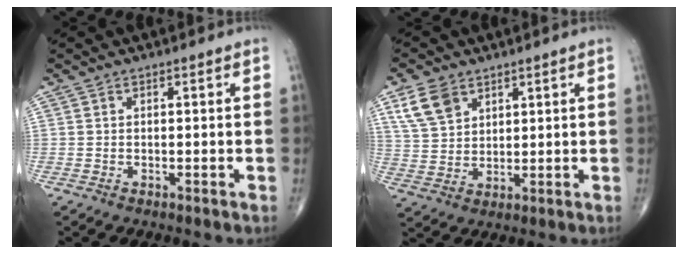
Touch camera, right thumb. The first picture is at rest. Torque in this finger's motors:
{"motor_torque": [-0.67, 0.73, 0.02, -0.01, 0.04]}